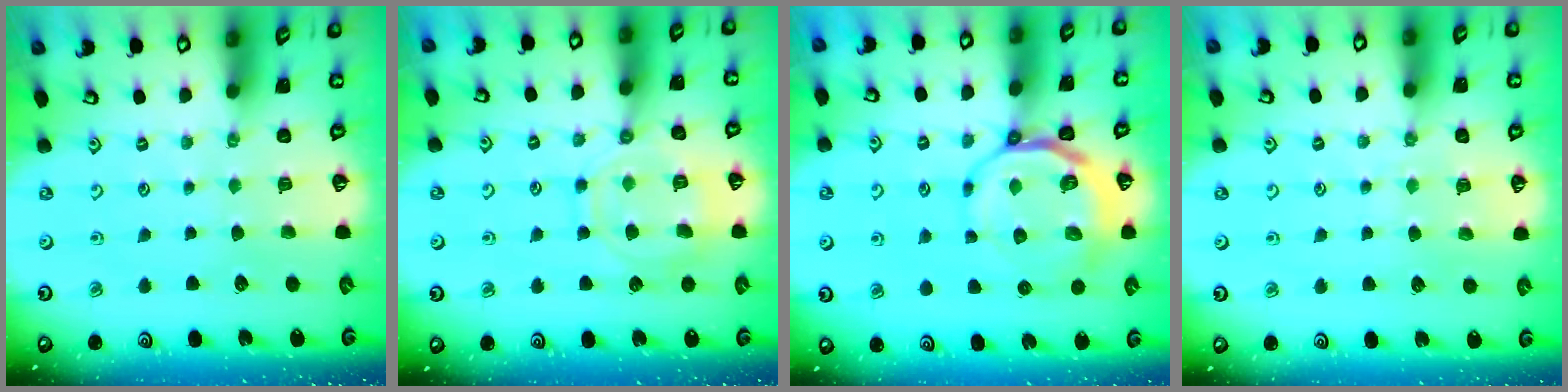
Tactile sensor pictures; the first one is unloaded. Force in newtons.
{"total": 11.7, "press": 11.6, "slide": 1.2}
{"total": 9.7, "press": 9.5, "slide": 2.3}
{"total": 5.5, "press": 5.4, "slide": 0.6}